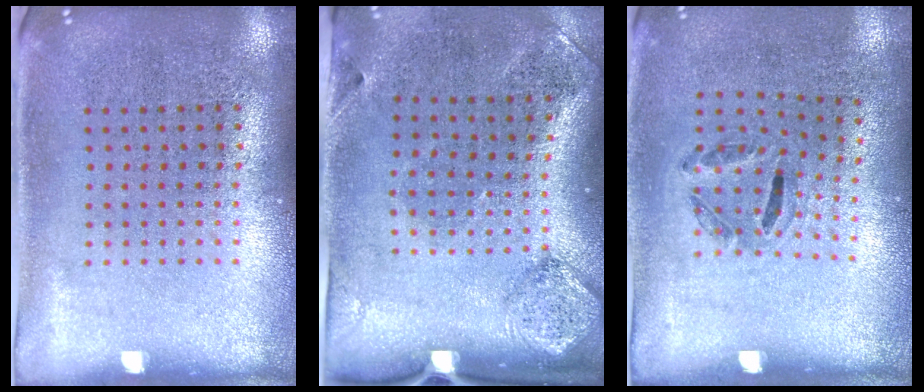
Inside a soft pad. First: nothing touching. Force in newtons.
{"total": 1.9, "press": 1.1, "slide": 1.6}
{"total": 1.2, "press": 0.6, "slide": 1.0}